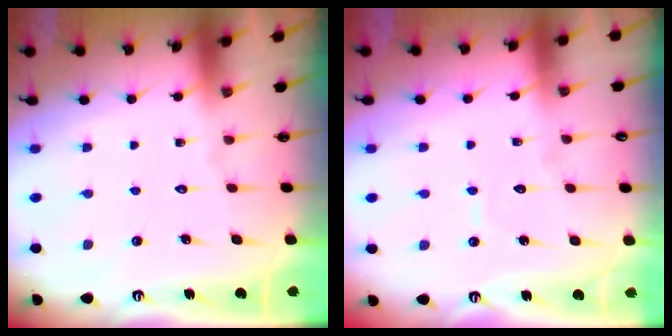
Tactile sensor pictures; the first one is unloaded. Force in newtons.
{"total": 3.6, "press": 3.6, "slide": 0.2}